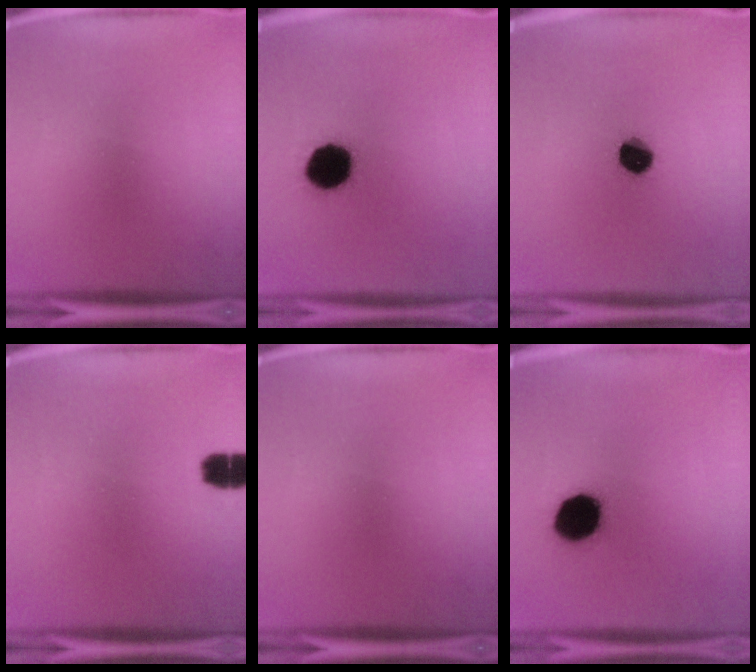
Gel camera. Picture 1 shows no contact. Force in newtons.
{"total": 16.0}
{"total": 8.3}
{"total": 3.5}
{"total": 0.0}
{"total": 14.6}